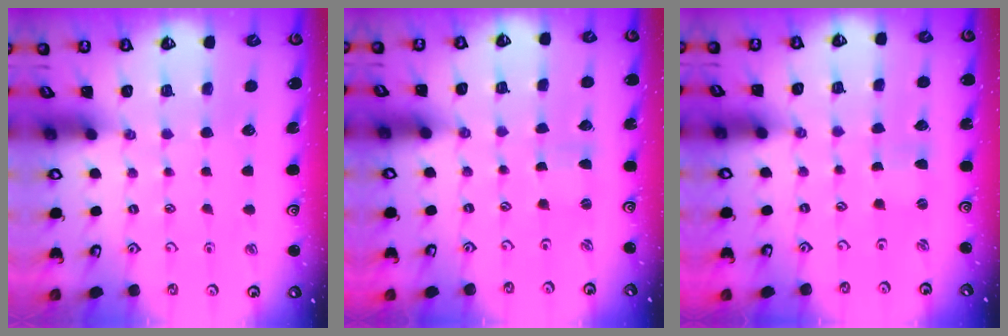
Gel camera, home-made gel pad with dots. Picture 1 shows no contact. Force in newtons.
{"total": 0.7, "press": 0.7, "slide": 0.0}
{"total": 0.0}